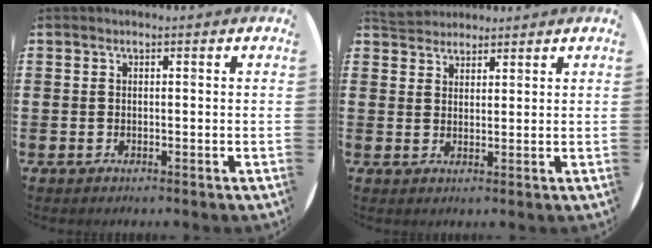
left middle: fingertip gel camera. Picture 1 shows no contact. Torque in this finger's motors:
{"motor_torque": [0.13, -0.14, 0.02, 0.00]}